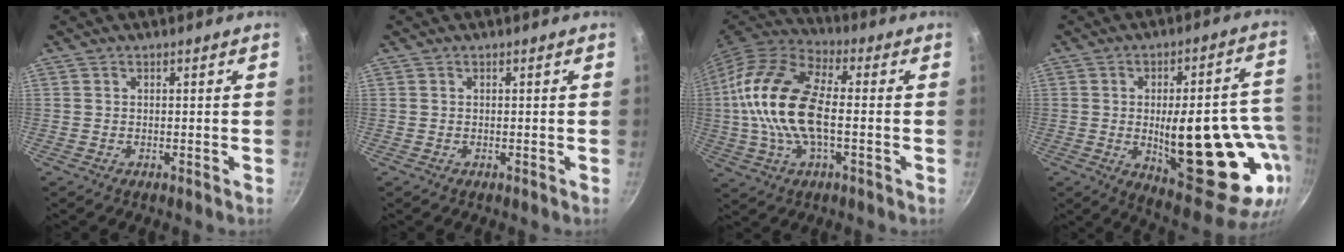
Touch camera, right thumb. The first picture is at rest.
{"total": 0.0}
{"total": 18.7, "force": [-0.4, 9.0, 16.4], "torque": [-0.315, 0.031, -0.024]}
{"total": 26.8, "force": [-5.0, 10.4, 24.2], "torque": [-0.287, 0.006, -0.048]}